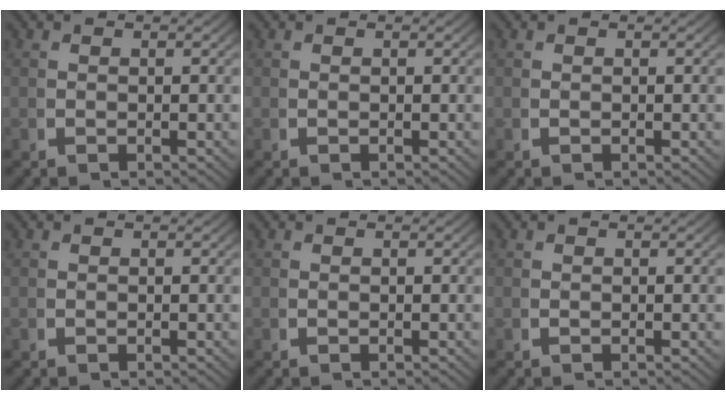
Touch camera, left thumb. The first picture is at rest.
{"total": 0.0}
{"total": 0.0}
{"total": 0.0}
{"total": 0.6, "force": [0.3, -0.5, -0.2], "torque": [0.006, -0.001, 0.007]}
{"total": 0.0}